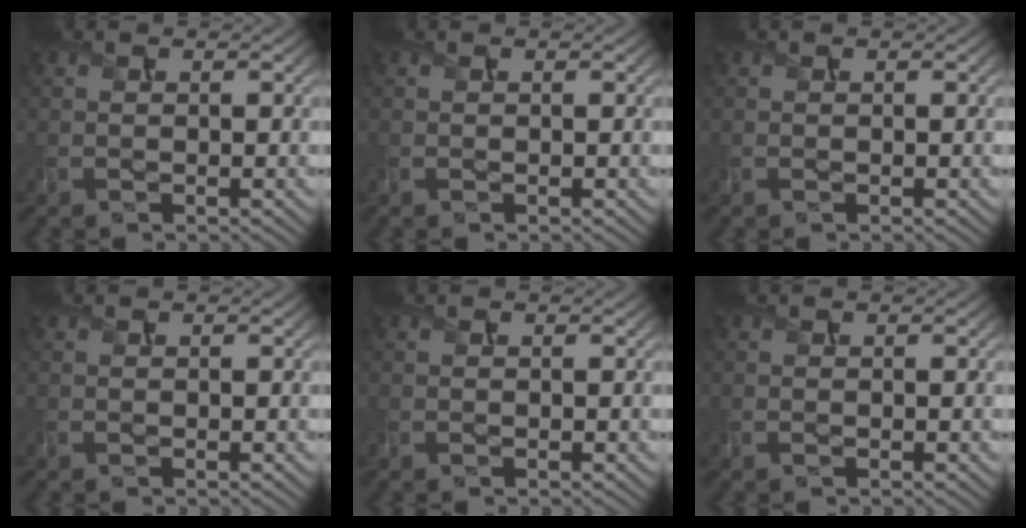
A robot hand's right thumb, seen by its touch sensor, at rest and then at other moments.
{"total": 0.0}
{"total": 0.0}
{"total": 0.0}
{"total": 0.0}
{"total": 0.0}